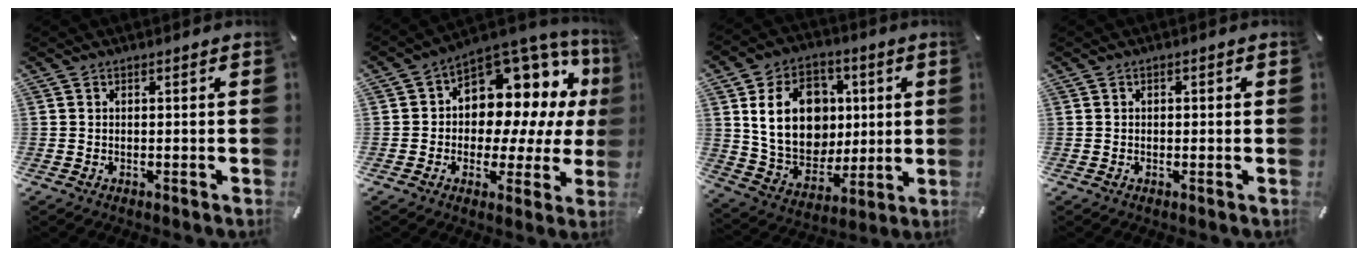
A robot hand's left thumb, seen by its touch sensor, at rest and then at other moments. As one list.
[{"total": 11.5, "force": [4.6, 8.4, 6.3], "torque": [-0.088, -0.063, 0.085]}, {"total": 18.3, "force": [3.4, 14.9, 10.1], "torque": [-0.180, 0.002, 0.072]}, {"total": 0.8, "force": [-0.1, 0.7, 0.5], "torque": [-0.010, 0.005, -0.003]}]